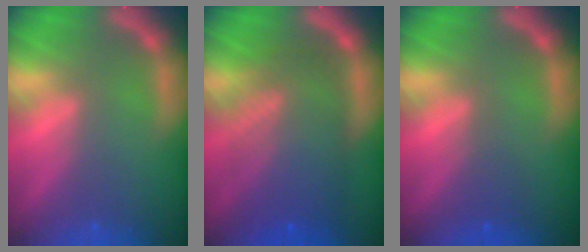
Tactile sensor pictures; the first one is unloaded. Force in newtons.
{"total": 9.6}
{"total": 1.5}